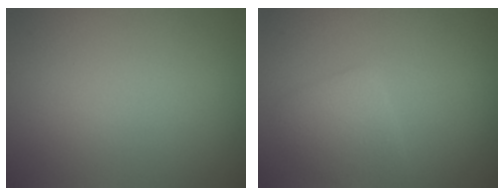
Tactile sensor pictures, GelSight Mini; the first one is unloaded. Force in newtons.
{"total": 2.5, "press": 2.5, "slide": 0.2}